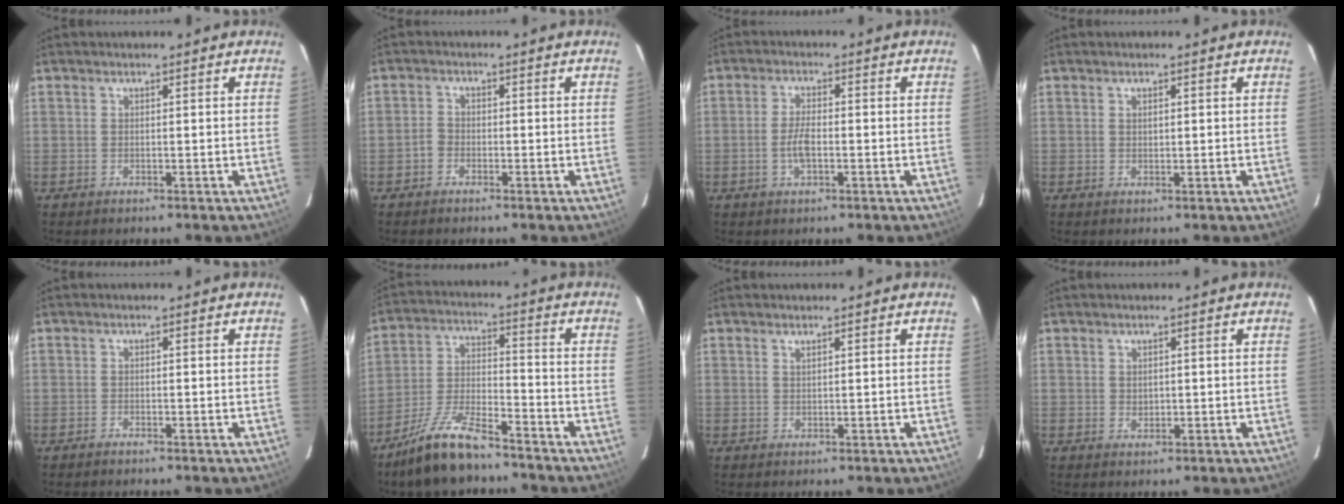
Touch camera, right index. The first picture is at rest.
{"total": 2.0, "force": [-1.4, 1.3, 0.5], "torque": [-0.011, 0.004, -0.027]}
{"total": 4.0, "force": [-1.2, 1.5, 3.5], "torque": [-0.074, 0.001, -0.023]}
{"total": 0.8, "force": [0.4, 0.5, 0.6], "torque": [-0.009, 0.003, 0.008]}
{"total": 0.7, "force": [-0.6, 0.1, 0.2], "torque": [-0.007, 0.001, -0.014]}
{"total": 12.6, "force": [-10.0, 3.0, 7.0], "torque": [-0.154, -0.005, -0.185]}
{"total": 0.6, "force": [0.5, 0.0, 0.3], "torque": [-0.005, 0.001, 0.010]}
{"total": 1.1, "force": [0.4, 1.0, 0.3], "torque": [-0.005, 0.001, 0.008]}